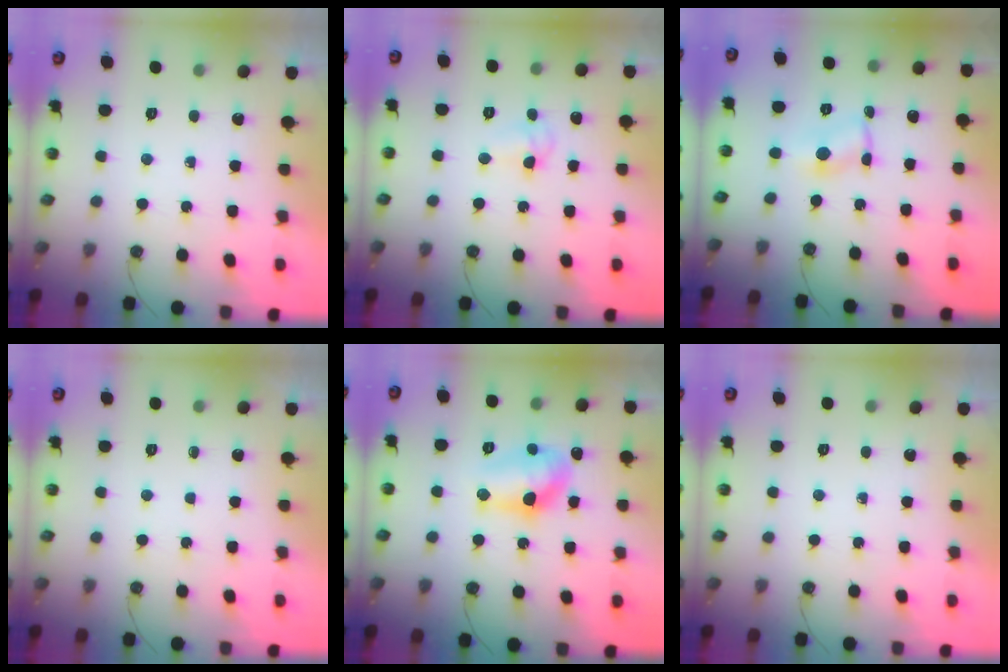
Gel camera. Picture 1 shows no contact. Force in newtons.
{"total": 4.3, "press": 3.5, "slide": 2.5}
{"total": 2.0, "press": 2.0, "slide": 0.1}
{"total": 0.0}
{"total": 11.1, "press": 11.1, "slide": 0.9}
{"total": 0.0}